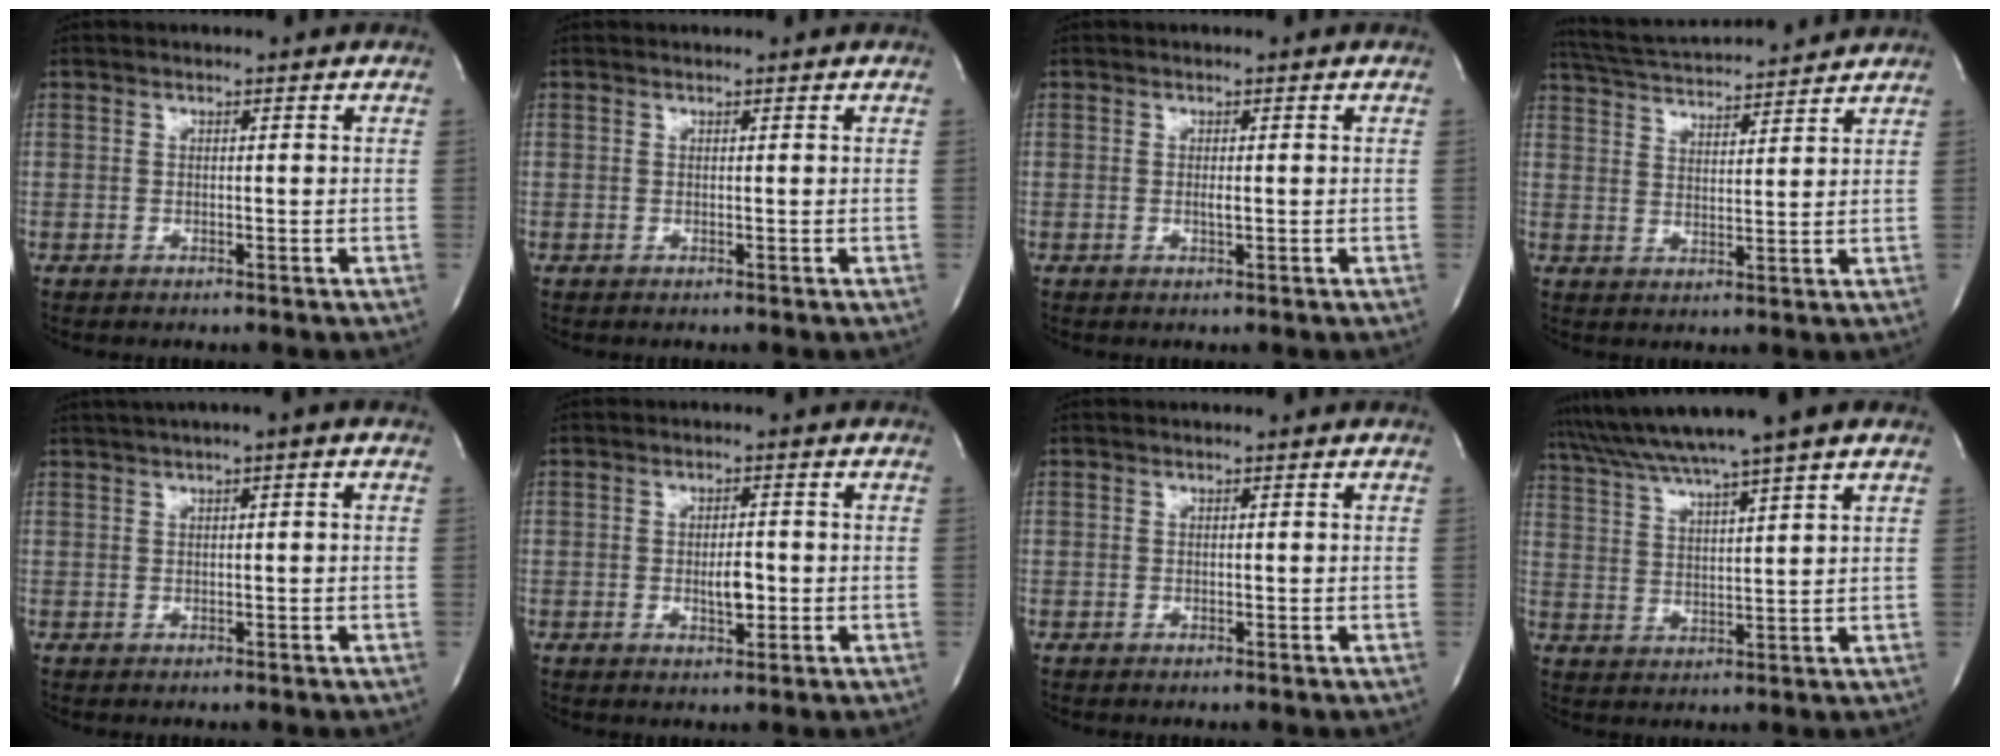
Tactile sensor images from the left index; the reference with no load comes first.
{"total": 0.7, "force": [0.7, 0.0, 0.1], "torque": [-0.003, 0.014, 0.014]}
{"total": 0.8, "force": [-0.1, 0.1, 0.7], "torque": [-0.018, -0.003, -0.001]}
{"total": 13.7, "force": [13.0, 1.0, 4.5], "torque": [-0.092, 0.025, 0.201]}
{"total": 3.1, "force": [1.4, 0.0, 2.7], "torque": [-0.051, 0.014, 0.024]}
{"total": 3.2, "force": [-0.7, 1.2, 2.9], "torque": [-0.049, 0.000, -0.007]}
{"total": 0.0}
{"total": 11.4, "force": [9.4, -1.5, 6.4], "torque": [-0.117, 0.028, 0.153]}